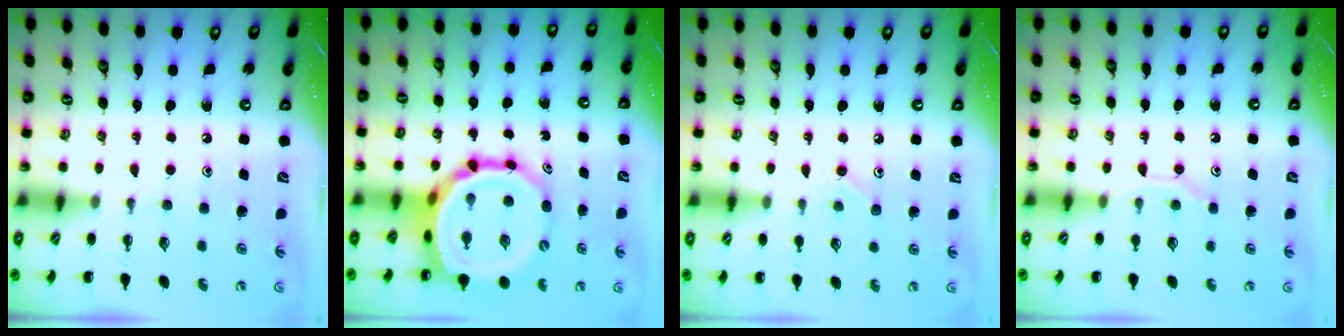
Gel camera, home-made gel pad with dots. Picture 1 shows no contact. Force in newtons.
{"total": 13.1, "press": 12.6, "slide": 3.5}
{"total": 6.2, "press": 5.8, "slide": 2.0}
{"total": 7.6, "press": 7.6, "slide": 0.7}